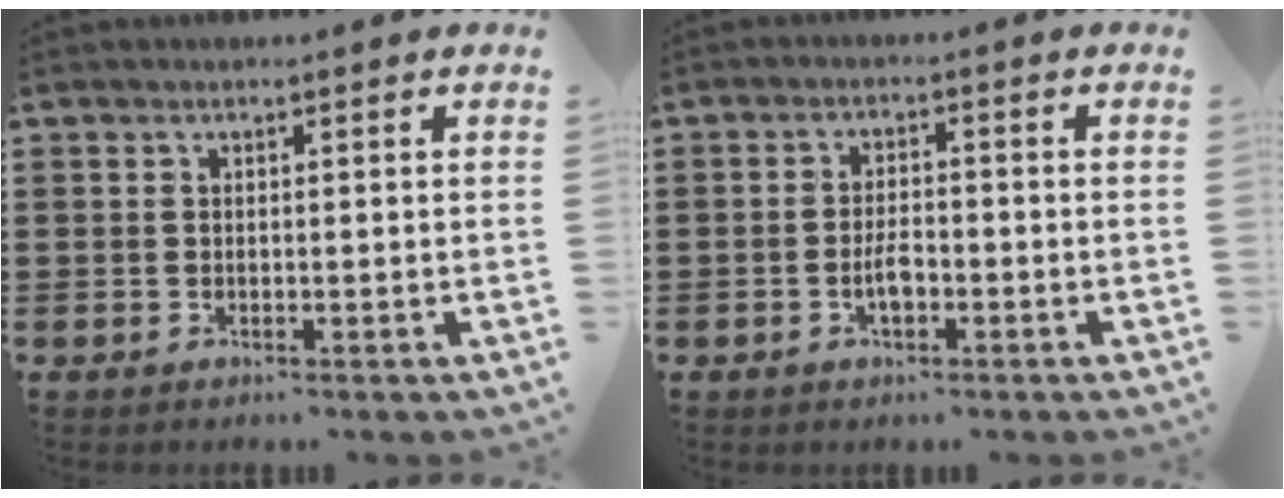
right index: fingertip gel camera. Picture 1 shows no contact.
{"total": 3.4, "force": [-1.3, 1.2, 3.0], "torque": [-0.069, -0.004, -0.026]}